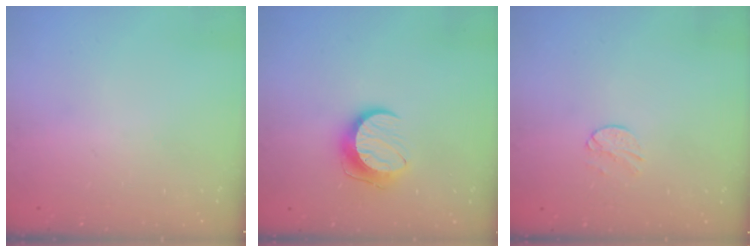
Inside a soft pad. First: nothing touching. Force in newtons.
{"total": 10.5, "press": 10.5, "slide": 0.5}
{"total": 5.8, "press": 5.8, "slide": 0.4}